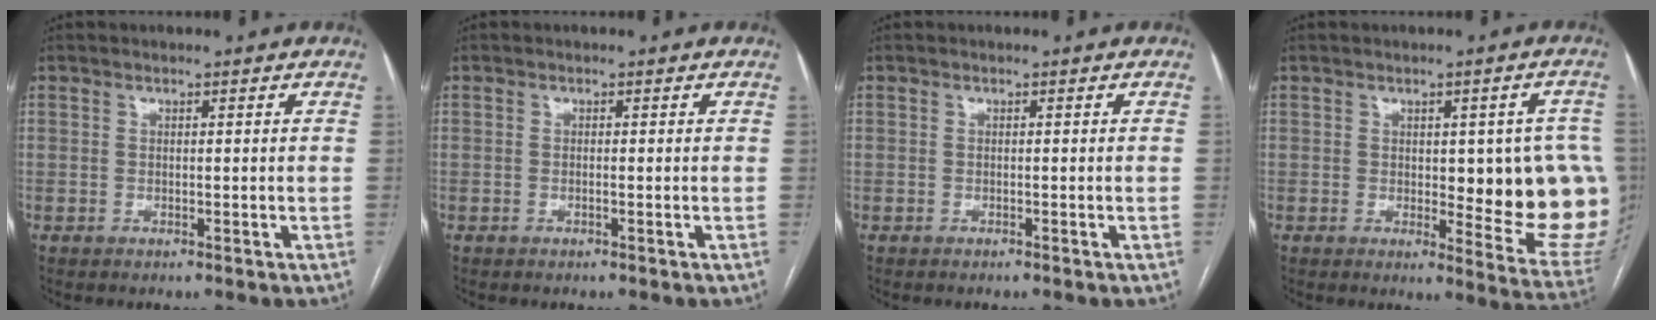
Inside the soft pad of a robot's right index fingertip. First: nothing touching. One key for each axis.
{"total": 0.0}
{"total": 0.0}
{"total": 14.9, "fx": 0.2, "fy": 4.9, "fz": 14.0, "tx": -0.130, "ty": 0.003, "tz": 0.013}